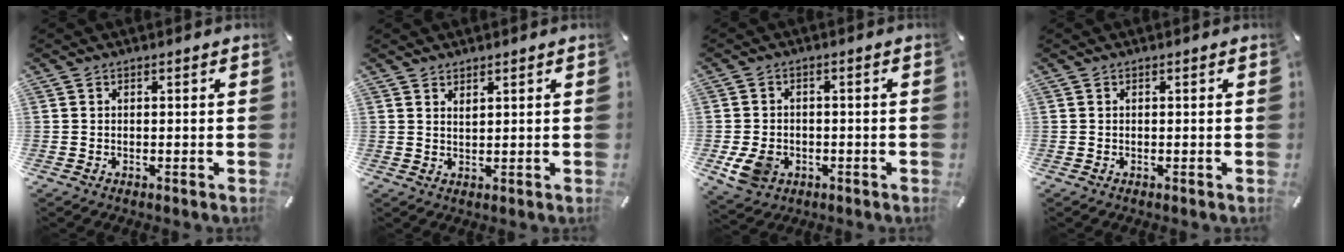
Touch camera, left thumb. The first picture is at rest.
{"total": 1.4, "force": [1.3, 0.4, 0.3], "torque": [-0.007, -0.002, 0.025]}
{"total": 6.9, "force": [-2.0, 5.5, 3.6], "torque": [-0.083, 0.004, -0.038]}
{"total": 0.0}